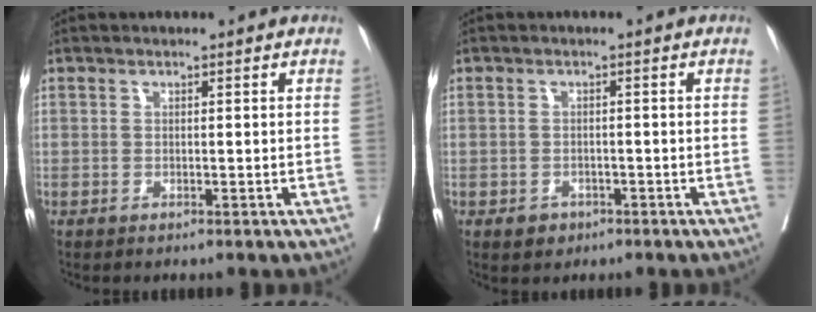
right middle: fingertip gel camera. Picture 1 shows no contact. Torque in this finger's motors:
{"motor_torque": [0.39, -0.34, 0.11, 0.00]}